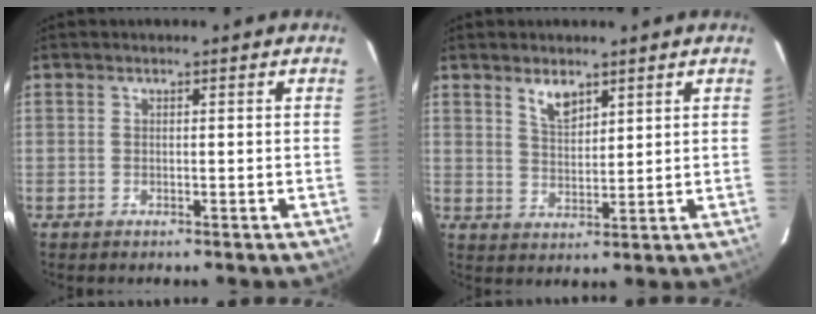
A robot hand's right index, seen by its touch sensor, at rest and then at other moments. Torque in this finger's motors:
{"motor_torque": [0.40, 0.32, 0.34, 0.06]}